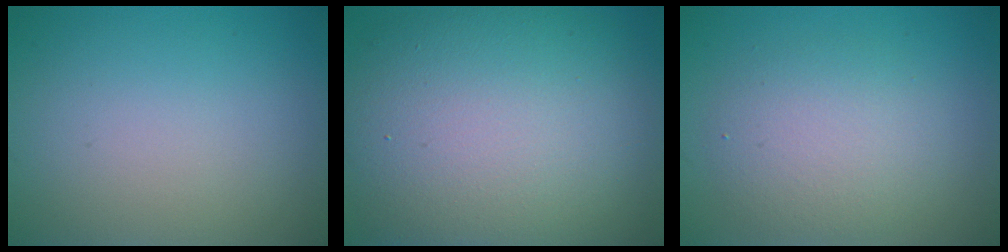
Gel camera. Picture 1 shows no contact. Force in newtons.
{"total": 14.2, "press": 14.2, "slide": 0.1}
{"total": 4.0, "press": 4.0, "slide": 0.3}